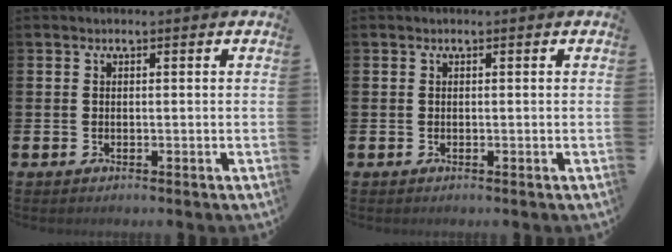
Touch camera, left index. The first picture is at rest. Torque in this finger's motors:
{"motor_torque": [0.00, 0.00, -0.01, 0.00]}